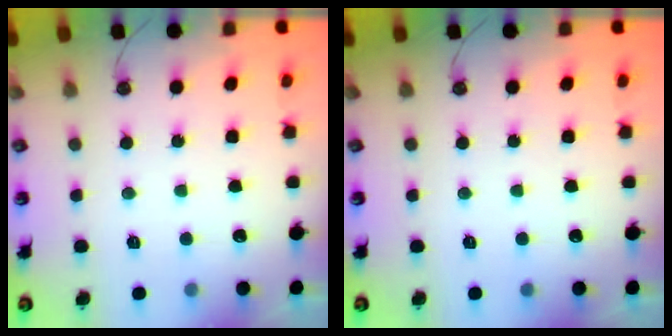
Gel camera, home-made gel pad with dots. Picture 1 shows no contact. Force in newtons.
{"total": 0.0}